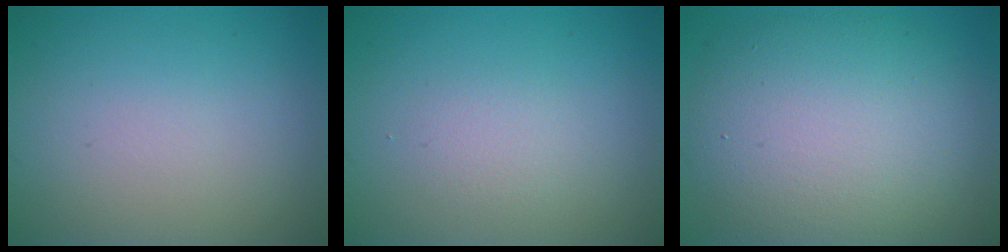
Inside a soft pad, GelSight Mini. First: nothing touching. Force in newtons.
{"total": 1.3, "press": 1.3, "slide": 0.1}
{"total": 10.3, "press": 10.3, "slide": 0.4}